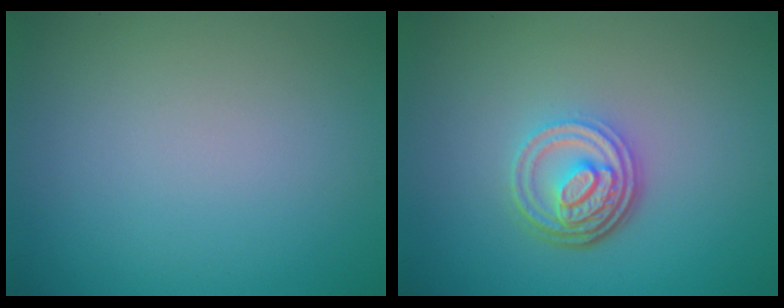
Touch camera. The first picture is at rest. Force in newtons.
{"total": 4.7, "press": 3.4, "slide": 3.2}